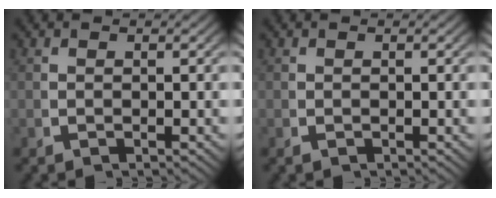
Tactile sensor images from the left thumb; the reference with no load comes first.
{"total": 0.0}